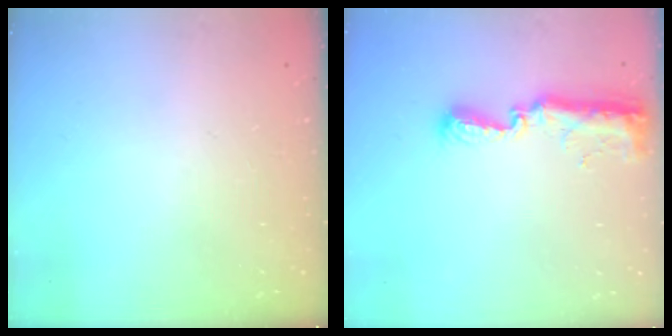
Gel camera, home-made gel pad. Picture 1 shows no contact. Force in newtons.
{"total": 11.8, "press": 10.2, "slide": 5.9}